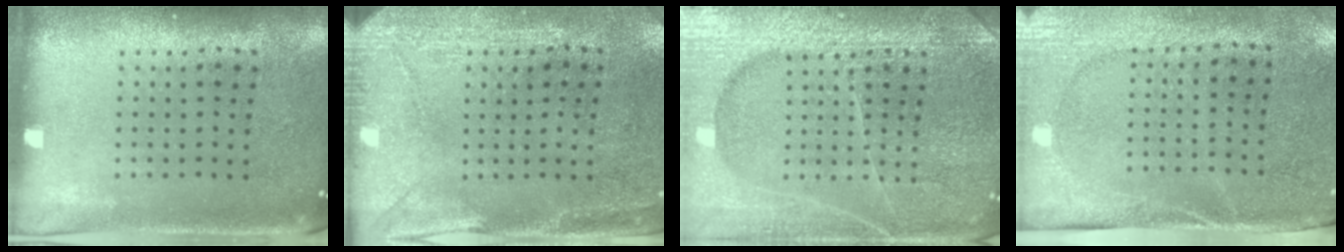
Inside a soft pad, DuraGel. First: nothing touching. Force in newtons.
{"total": 3.0, "press": 2.6, "slide": 1.4}
{"total": 6.6, "press": 6.6, "slide": 0.8}
{"total": 2.8, "press": 2.3, "slide": 1.6}